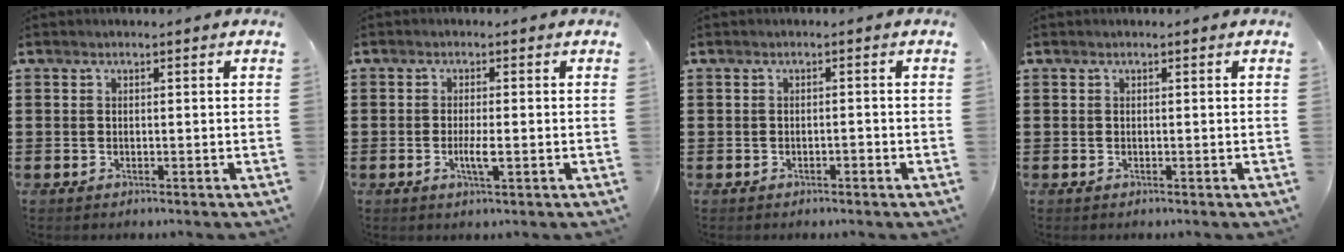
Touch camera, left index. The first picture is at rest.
{"total": 3.0, "force": [-0.6, 0.4, 2.9], "torque": [-0.057, -0.005, -0.013]}
{"total": 0.8, "force": [-0.5, 0.2, 0.5], "torque": [-0.014, -0.002, -0.010]}
{"total": 0.0}